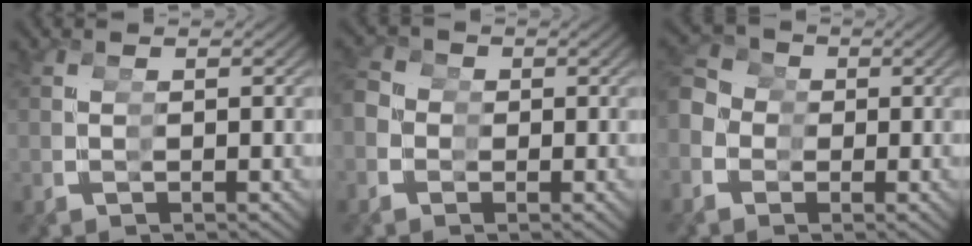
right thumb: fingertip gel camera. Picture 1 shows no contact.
{"total": 3.8, "force": [-0.5, 3.6, 1.0], "torque": [-0.024, -0.021, -0.011]}
{"total": 5.6, "force": [0.4, 5.1, 2.3], "torque": [-0.043, -0.009, -0.004]}